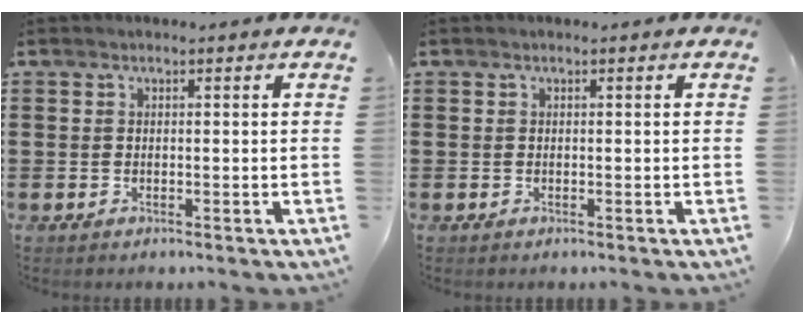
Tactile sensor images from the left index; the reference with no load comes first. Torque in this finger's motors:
{"motor_torque": [0.00, 0.00, 0.00, 0.00]}